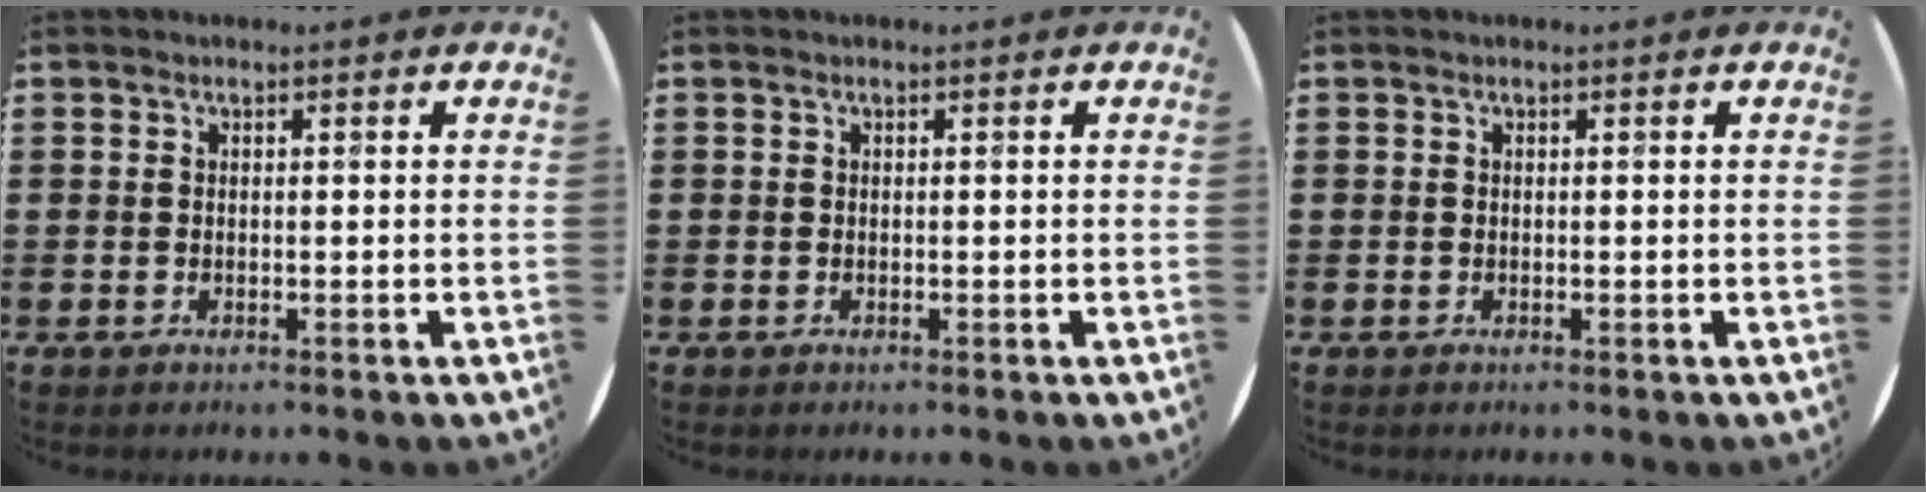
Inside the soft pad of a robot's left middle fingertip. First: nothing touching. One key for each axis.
{"total": 0.0}
{"total": 0.0}